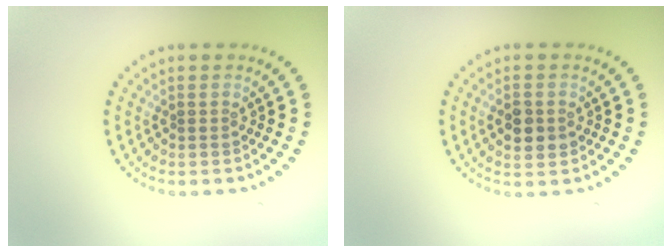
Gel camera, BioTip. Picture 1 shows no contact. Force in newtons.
{"total": 2.4, "press": 2.4, "slide": 0.3}